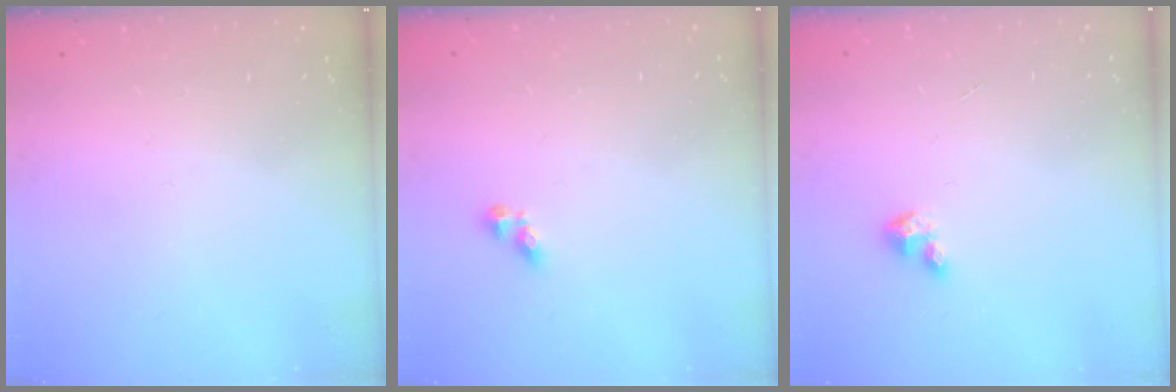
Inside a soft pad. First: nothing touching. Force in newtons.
{"total": 3.6, "press": 3.5, "slide": 0.4}
{"total": 4.1, "press": 4.0, "slide": 0.3}